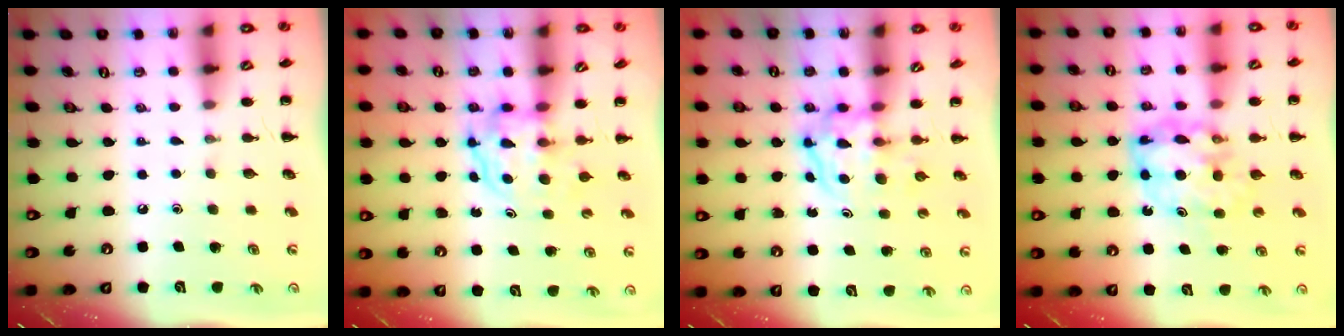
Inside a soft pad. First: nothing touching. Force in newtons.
{"total": 3.7, "press": 3.7, "slide": 0.2}
{"total": 3.9, "press": 3.9, "slide": 0.4}
{"total": 8.2, "press": 8.0, "slide": 1.6}